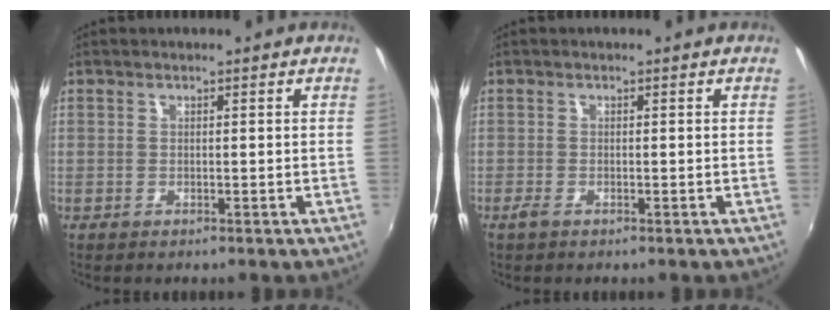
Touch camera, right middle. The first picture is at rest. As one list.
[{"total": 1.3, "force": [-0.9, 0.4, 0.8], "torque": [-0.018, -0.005, -0.018]}]